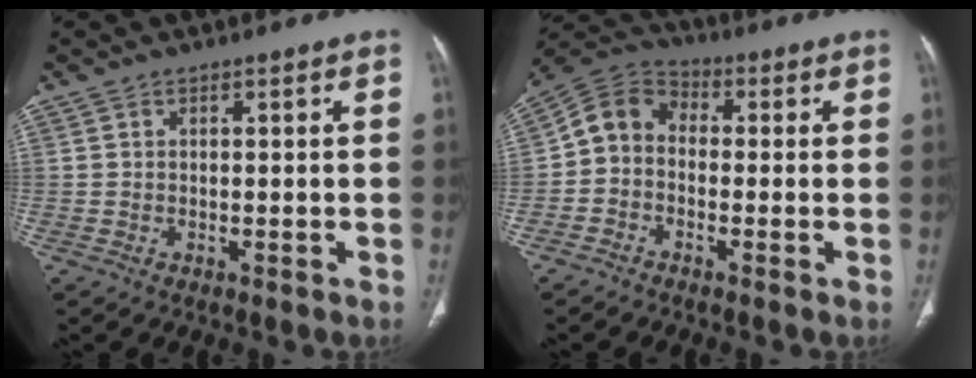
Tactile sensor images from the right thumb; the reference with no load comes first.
{"total": 7.3, "force": [-0.9, 5.9, 4.3], "torque": [-0.067, 0.029, -0.039]}